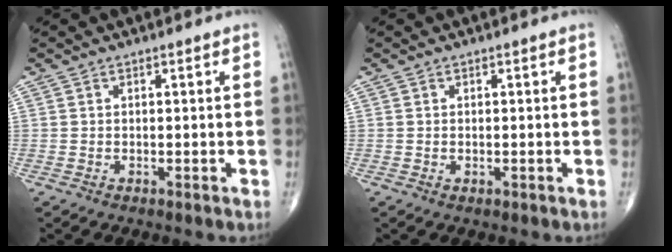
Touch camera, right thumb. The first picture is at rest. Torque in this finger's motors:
{"motor_torque": [-0.31, -0.05, -0.30, -0.20, -0.02]}